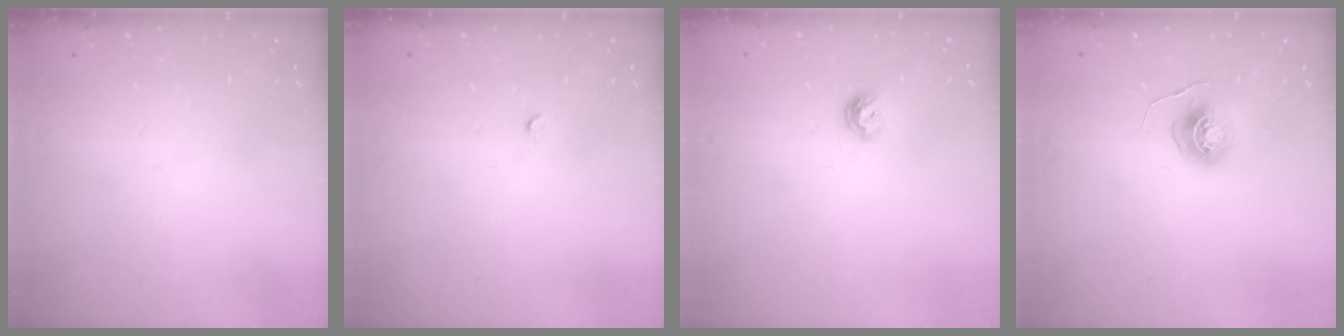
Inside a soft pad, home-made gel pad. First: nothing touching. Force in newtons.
{"total": 2.2, "press": 2.2, "slide": 0.3}
{"total": 6.6, "press": 6.6, "slide": 1.0}
{"total": 5.5, "press": 5.5, "slide": 0.3}